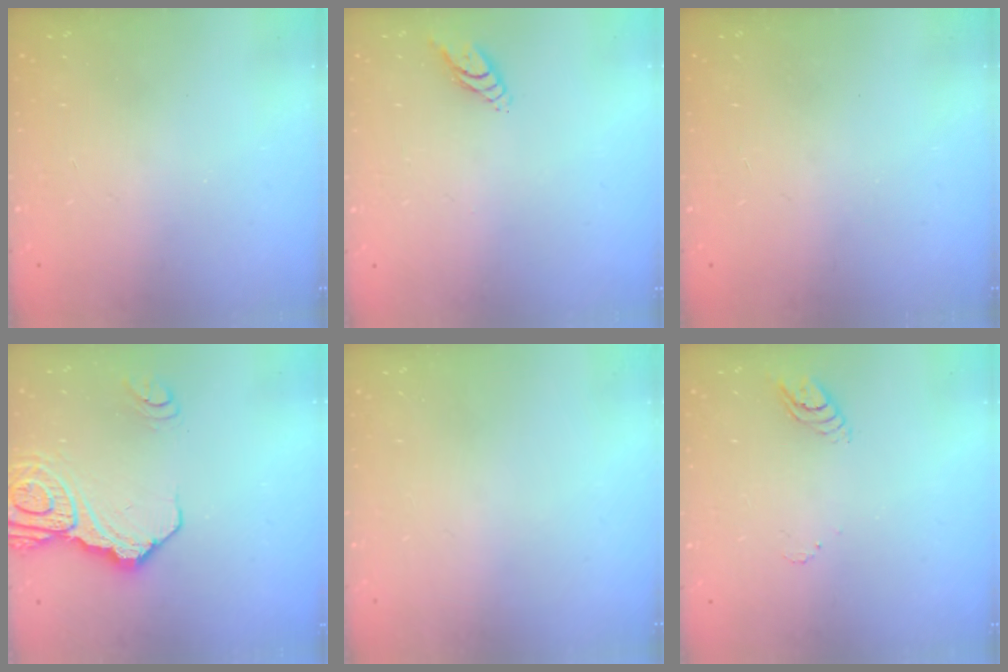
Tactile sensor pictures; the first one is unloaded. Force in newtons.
{"total": 4.7, "press": 4.7, "slide": 0.1}
{"total": 0.0}
{"total": 16.8, "press": 16.7, "slide": 2.0}
{"total": 0.0}
{"total": 3.4, "press": 3.4, "slide": 0.4}